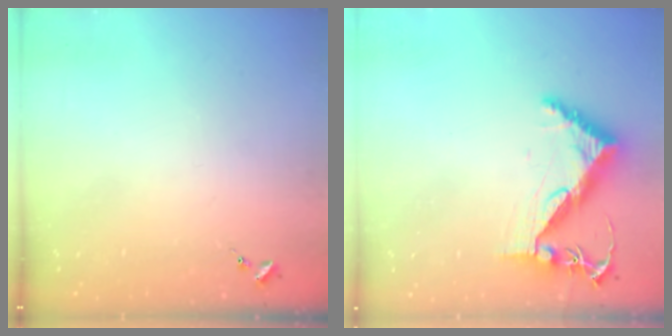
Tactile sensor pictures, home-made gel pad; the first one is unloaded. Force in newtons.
{"total": 8.3, "press": 8.2, "slide": 1.2}